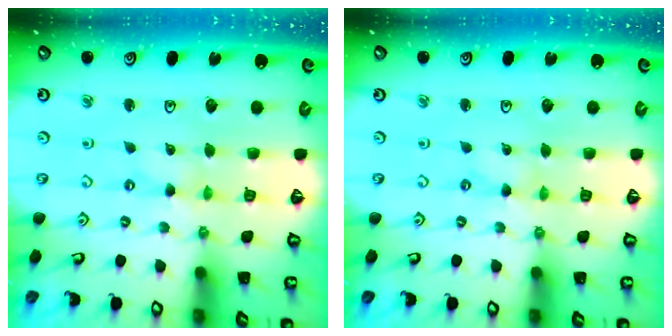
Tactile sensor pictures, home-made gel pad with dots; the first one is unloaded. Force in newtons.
{"total": 0.0}